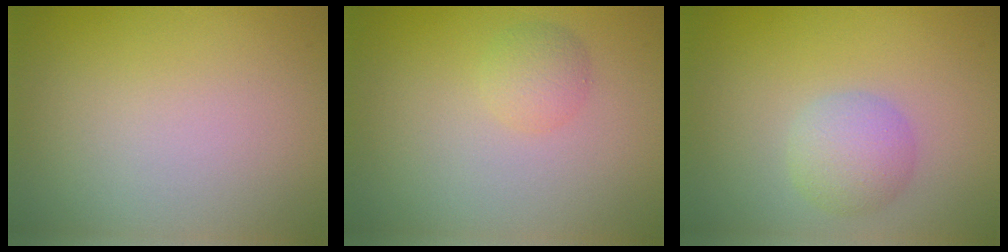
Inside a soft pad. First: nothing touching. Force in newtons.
{"total": 1.7, "press": 1.7, "slide": 0.0}
{"total": 2.9, "press": 2.9, "slide": 0.0}